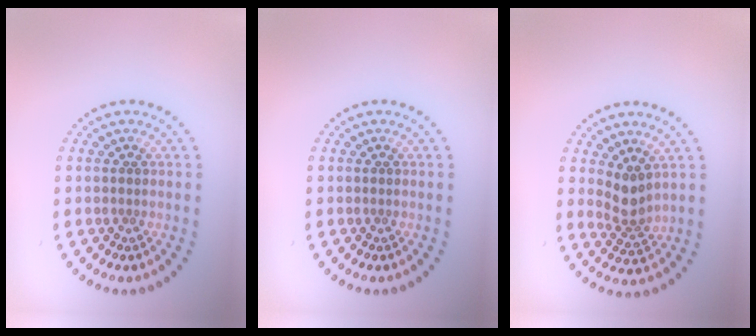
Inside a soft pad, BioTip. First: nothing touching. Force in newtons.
{"total": 0.0}
{"total": 2.5, "press": 1.9, "slide": 1.6}